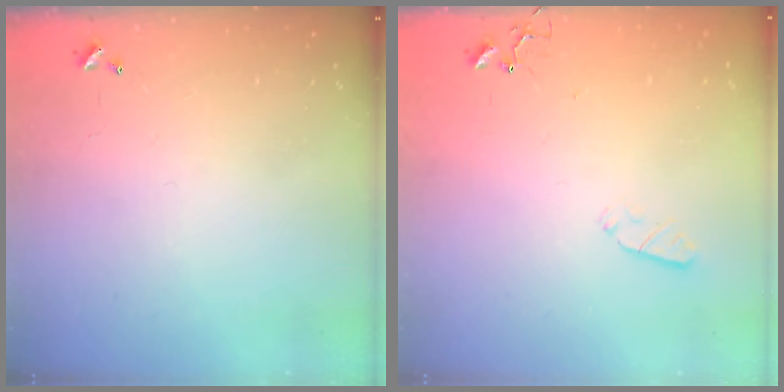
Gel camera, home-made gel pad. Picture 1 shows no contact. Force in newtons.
{"total": 2.9, "press": 2.8, "slide": 0.5}